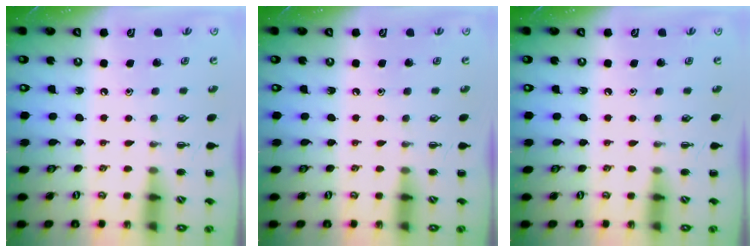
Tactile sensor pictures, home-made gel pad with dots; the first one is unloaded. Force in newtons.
{"total": 0.0}
{"total": 0.0}